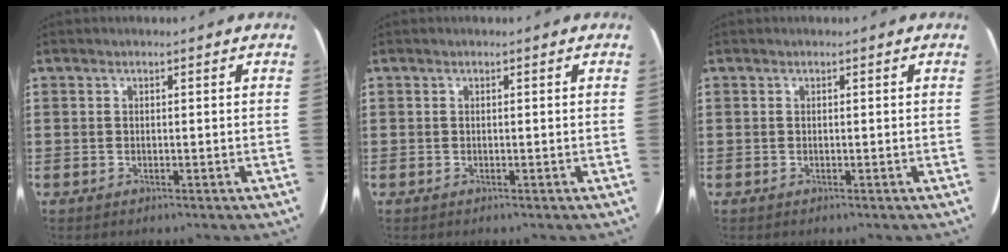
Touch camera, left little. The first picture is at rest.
{"total": 0.0}
{"total": 0.0}